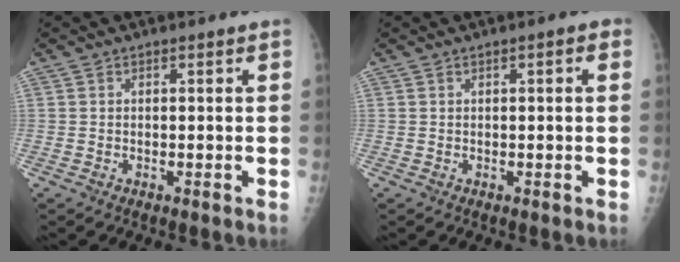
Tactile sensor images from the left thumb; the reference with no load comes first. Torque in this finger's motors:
{"motor_torque": [-0.54, -0.23, -0.02, 0.00, 0.00]}